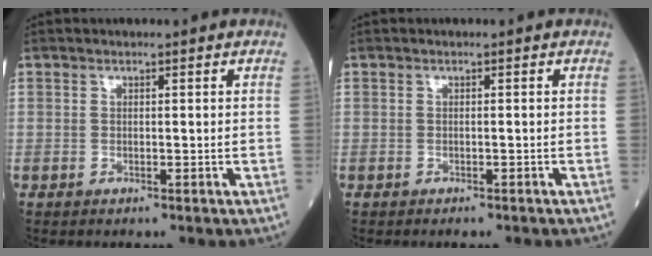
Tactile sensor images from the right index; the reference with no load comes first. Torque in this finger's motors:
{"motor_torque": [-0.09, -0.19, -0.07, -0.01]}